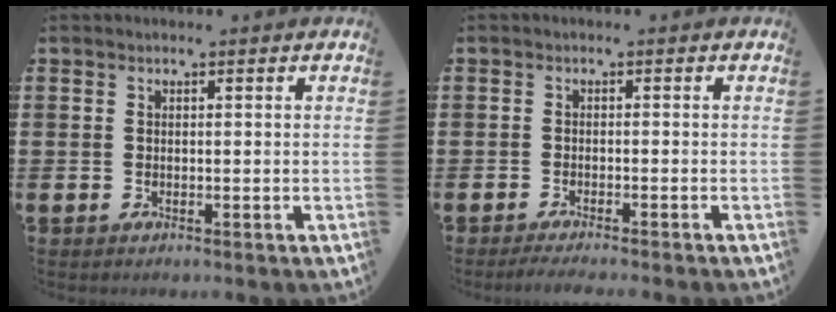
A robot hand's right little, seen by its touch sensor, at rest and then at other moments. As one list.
[{"total": 1.3, "force": [-1.1, -0.1, 0.7], "torque": [-0.009, -0.002, -0.021]}]